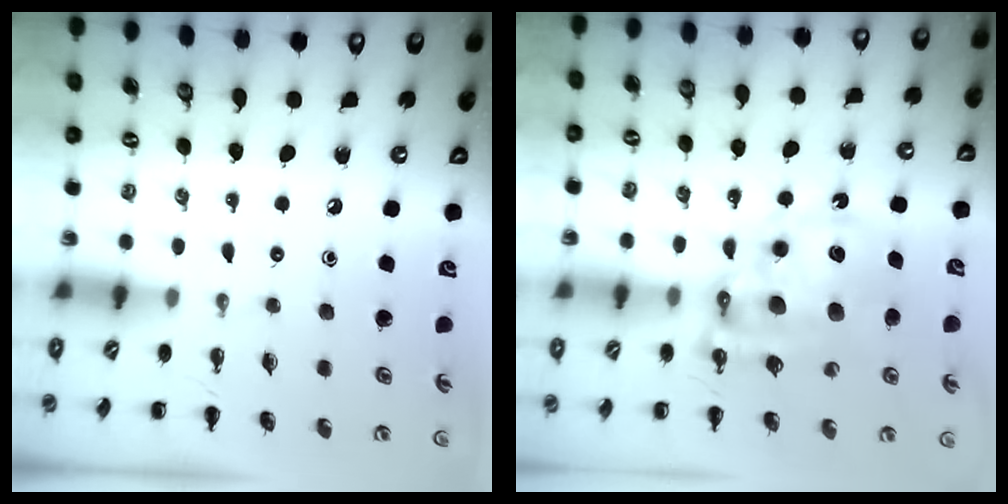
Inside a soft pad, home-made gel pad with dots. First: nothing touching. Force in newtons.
{"total": 15.1, "press": 14.6, "slide": 3.7}